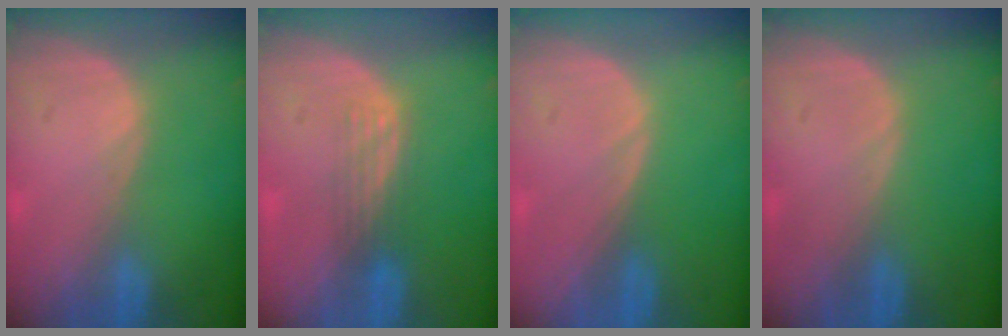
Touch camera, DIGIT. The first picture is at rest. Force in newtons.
{"total": 2.9, "press": 2.6, "slide": 1.3}
{"total": 0.0}
{"total": 0.0}